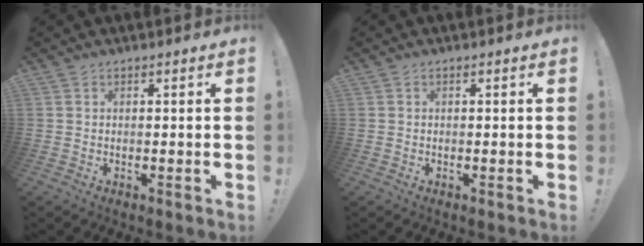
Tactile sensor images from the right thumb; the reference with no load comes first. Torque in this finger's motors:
{"motor_torque": [-0.32, -0.06, -0.26, 0.32, -0.03]}